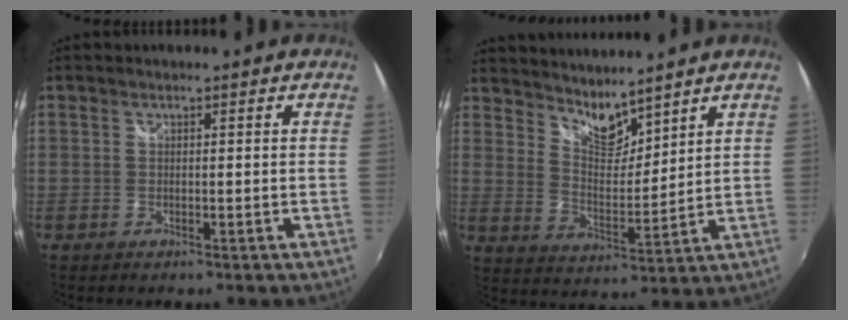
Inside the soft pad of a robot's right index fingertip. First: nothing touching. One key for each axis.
{"total": 7.6, "fx": 6.7, "fy": 2.0, "fz": 2.8, "tx": -0.040, "ty": -0.008, "tz": 0.123}